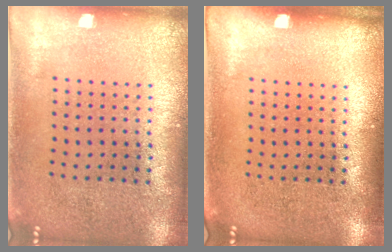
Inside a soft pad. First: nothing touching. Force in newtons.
{"total": 0.0}